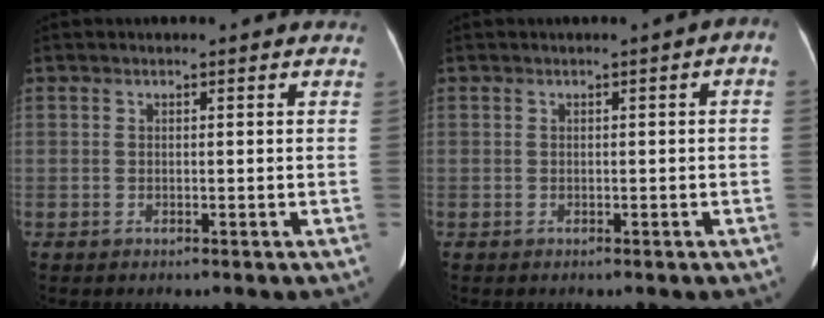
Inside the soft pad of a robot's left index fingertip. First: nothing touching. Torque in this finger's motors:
{"motor_torque": [0.32, -0.30, 0.08, 0.09]}